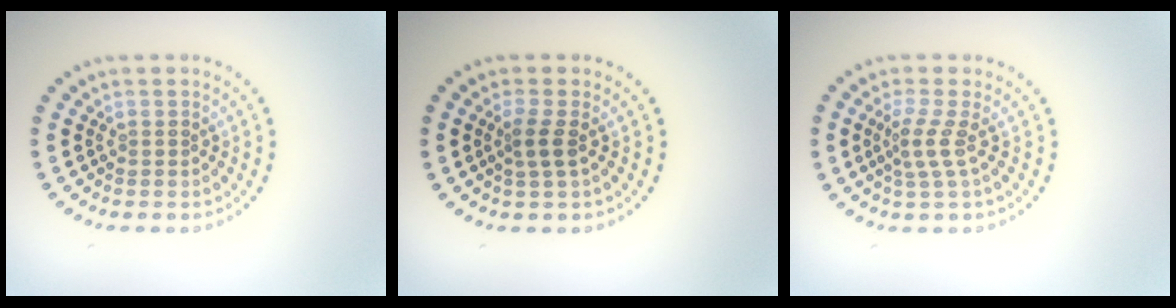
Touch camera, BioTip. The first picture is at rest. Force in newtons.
{"total": 1.6, "press": 1.3, "slide": 1.0}
{"total": 2.2, "press": 1.5, "slide": 1.6}